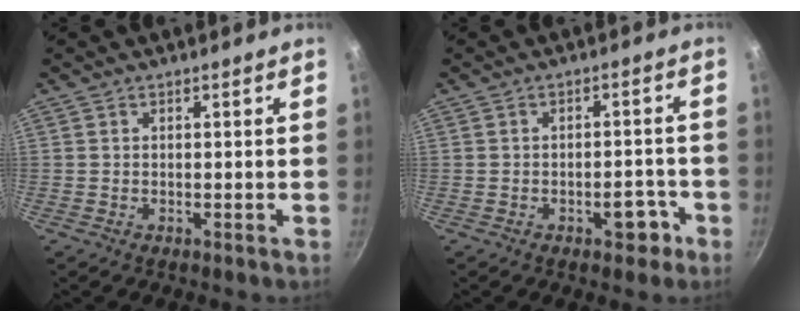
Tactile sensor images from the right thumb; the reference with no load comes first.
{"total": 4.6, "force": [-2.4, 2.6, 3.0], "torque": [-0.014, 0.025, -0.026]}